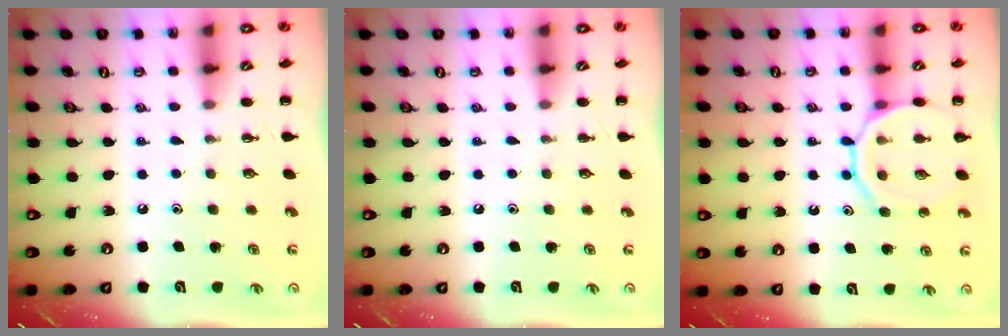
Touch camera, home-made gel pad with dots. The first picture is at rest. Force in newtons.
{"total": 0.0}
{"total": 13.0, "press": 12.9, "slide": 1.5}